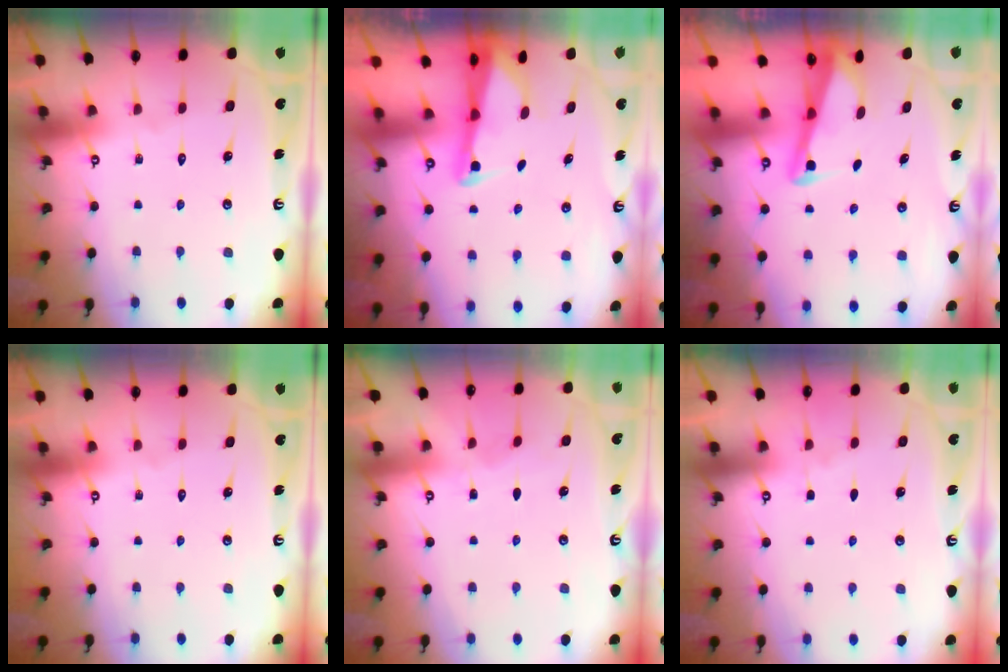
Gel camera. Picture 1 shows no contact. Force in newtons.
{"total": 2.4, "press": 2.4, "slide": 0.3}
{"total": 2.7, "press": 2.6, "slide": 0.3}
{"total": 0.0}
{"total": 3.1, "press": 3.0, "slide": 0.4}
{"total": 3.6, "press": 3.5, "slide": 0.5}